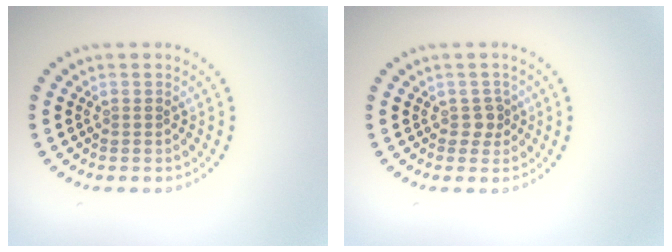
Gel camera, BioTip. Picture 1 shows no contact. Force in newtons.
{"total": 1.3, "press": 1.1, "slide": 0.7}